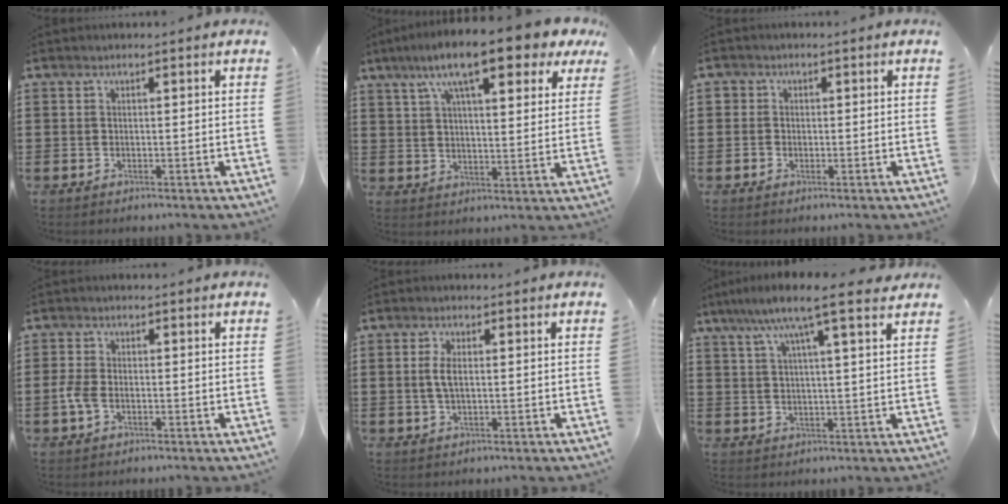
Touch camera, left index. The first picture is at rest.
{"total": 12.8, "force": [8.9, 2.5, 8.8], "torque": [-0.172, -0.020, 0.147]}
{"total": 1.4, "force": [-0.2, 1.4, 0.2], "torque": [-0.009, 0.005, -0.006]}
{"total": 3.2, "force": [-0.8, 1.7, 2.7], "torque": [-0.070, -0.005, -0.019]}
{"total": 3.3, "force": [0.4, 1.4, 3.0], "torque": [-0.077, -0.001, 0.000]}
{"total": 8.8, "force": [6.1, 0.7, 6.3], "torque": [-0.132, -0.013, 0.101]}